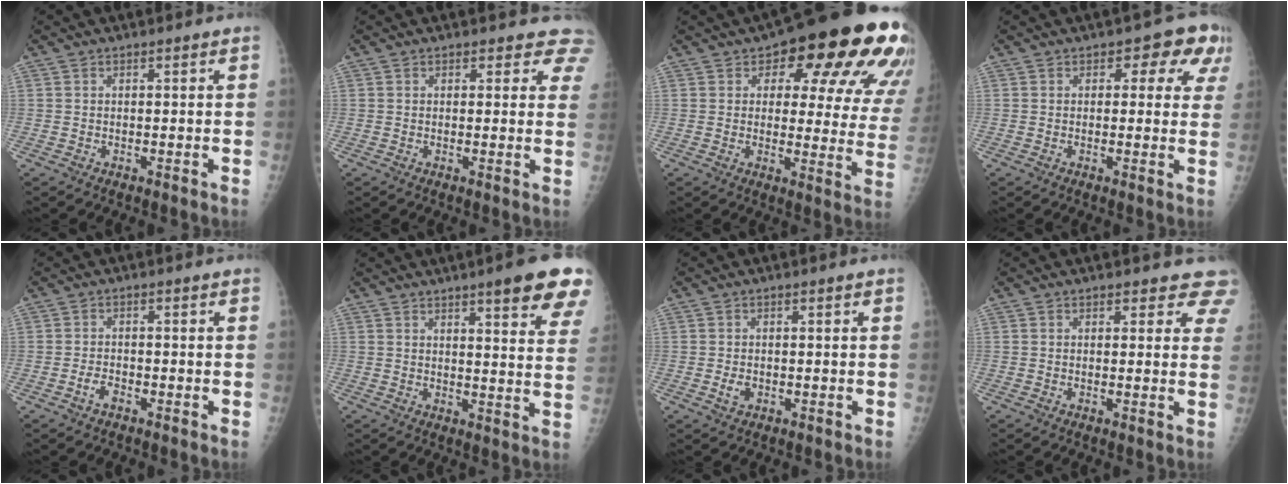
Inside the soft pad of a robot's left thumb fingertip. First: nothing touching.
{"total": 4.8, "force": [4.2, 2.3, 0.6], "torque": [0.038, -0.017, 0.023]}
{"total": 22.4, "force": [10.7, 9.7, 17.2], "torque": [-0.171, -0.020, 0.129]}
{"total": 6.9, "force": [2.9, 4.3, 4.5], "torque": [0.004, -0.001, 0.022]}
{"total": 2.1, "force": [-1.3, 1.1, 1.3], "torque": [-0.026, 0.010, -0.025]}
{"total": 14.6, "force": [9.6, 2.4, 10.7], "torque": [-0.108, -0.039, 0.106]}
{"total": 1.8, "force": [-0.4, 1.2, 1.2], "torque": [-0.021, 0.000, -0.007]}
{"total": 5.1, "force": [4.5, 2.2, 0.6], "torque": [0.038, -0.019, 0.027]}